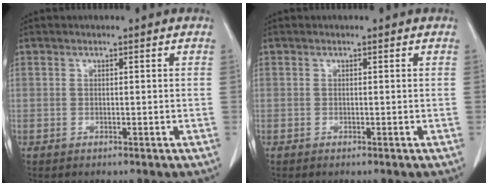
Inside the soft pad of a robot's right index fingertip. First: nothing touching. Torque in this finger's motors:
{"motor_torque": [0.08, -0.06, 0.03, 0.01]}